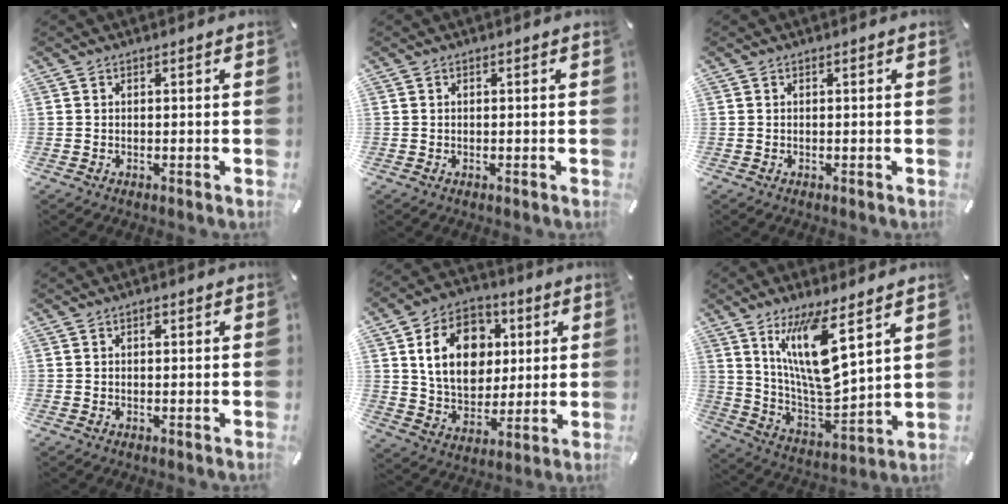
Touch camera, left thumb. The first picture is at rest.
{"total": 0.0}
{"total": 0.0}
{"total": 0.8, "force": [0.2, 0.5, 0.6], "torque": [-0.012, 0.002, 0.003]}
{"total": 15.7, "force": [4.0, 12.3, 8.9], "torque": [-0.145, 0.007, 0.077]}
{"total": 16.5, "force": [9.3, 4.6, 12.8], "torque": [-0.253, -0.054, 0.154]}